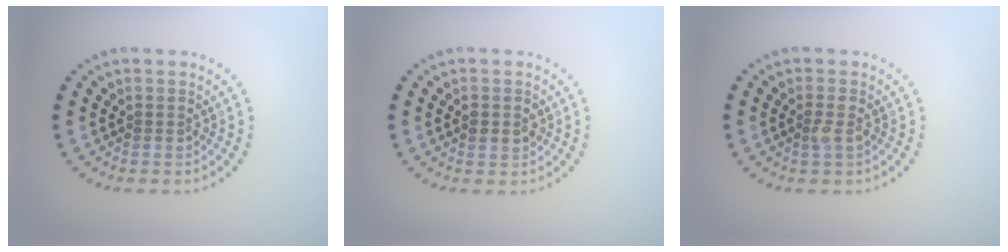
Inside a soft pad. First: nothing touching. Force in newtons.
{"total": 1.2, "press": 1.1, "slide": 0.1}
{"total": 1.1, "press": 1.0, "slide": 0.3}